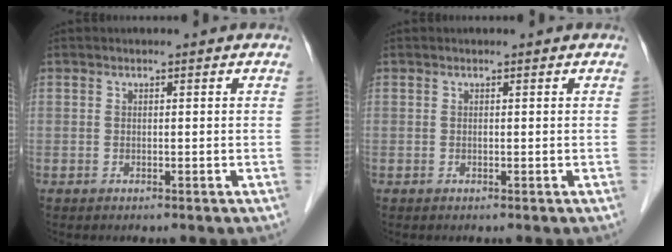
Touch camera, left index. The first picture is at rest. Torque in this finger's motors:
{"motor_torque": [-0.01, 0.06, -0.02, 0.00]}